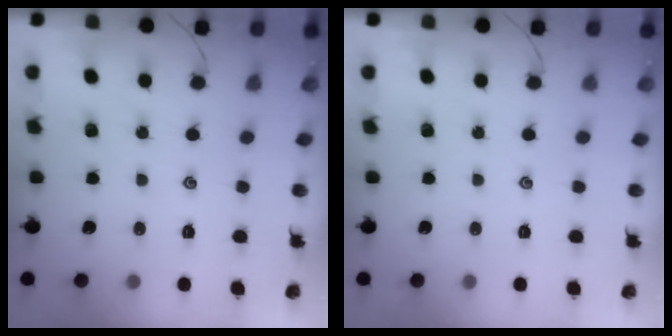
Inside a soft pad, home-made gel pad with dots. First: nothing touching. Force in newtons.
{"total": 0.0}